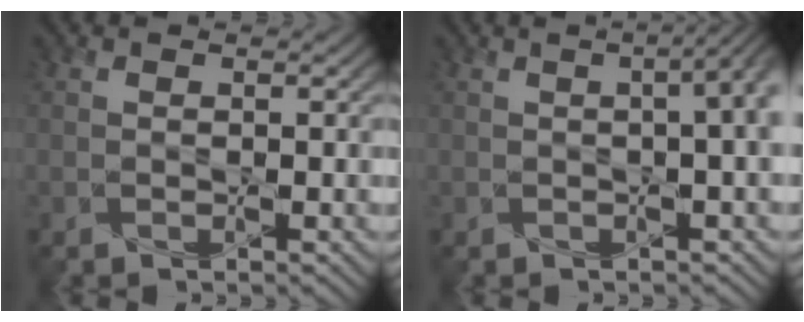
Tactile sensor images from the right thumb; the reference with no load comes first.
{"total": 6.4, "force": [0.2, 2.2, 5.9], "torque": [-0.073, 0.009, -0.006]}